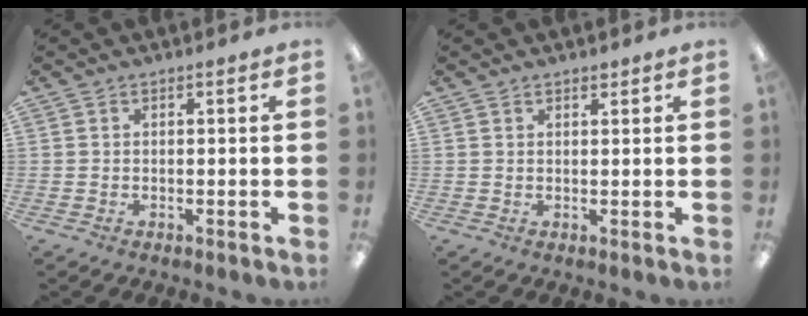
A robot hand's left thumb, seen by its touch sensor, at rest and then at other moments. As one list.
[{"total": 1.0, "force": [1.0, 0.3, 0.2], "torque": [-0.004, 0.000, 0.018]}]